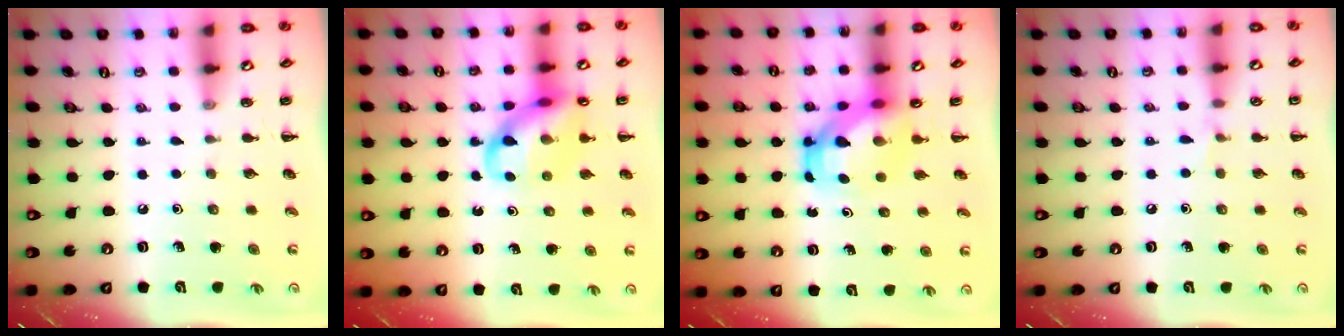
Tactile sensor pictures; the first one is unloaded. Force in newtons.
{"total": 14.2, "press": 14.0, "slide": 2.3}
{"total": 5.8, "press": 5.6, "slide": 1.4}
{"total": 4.3, "press": 4.1, "slide": 1.4}